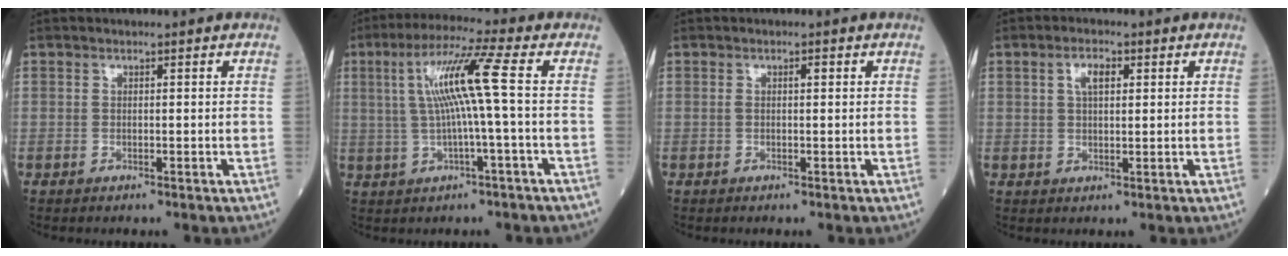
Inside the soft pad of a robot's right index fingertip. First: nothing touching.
{"total": 9.3, "force": [1.0, -1.2, 9.2], "torque": [-0.175, 0.018, 0.020]}
{"total": 1.2, "force": [0.3, 0.3, 1.1], "torque": [-0.022, 0.006, 0.006]}
{"total": 3.4, "force": [1.3, 1.3, 2.8], "torque": [-0.054, 0.005, 0.024]}